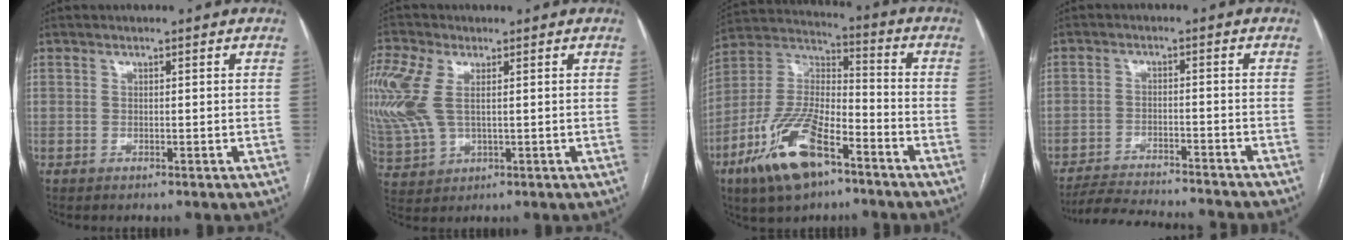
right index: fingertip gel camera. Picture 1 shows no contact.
{"total": 14.8, "force": [3.4, 8.3, 11.8], "torque": [-0.327, 0.008, 0.070]}
{"total": 16.4, "force": [-9.0, 6.1, 12.3], "torque": [-0.260, -0.003, -0.165]}
{"total": 13.5, "force": [-12.8, 0.9, 4.3], "torque": [-0.067, -0.008, -0.183]}